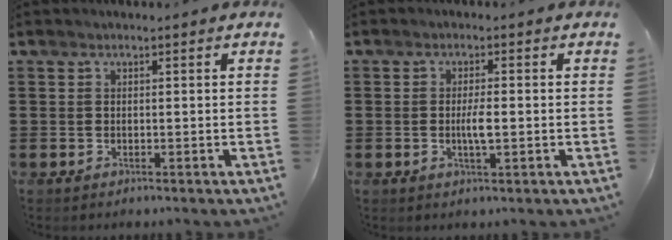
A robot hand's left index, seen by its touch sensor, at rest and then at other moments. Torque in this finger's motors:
{"motor_torque": [0.53, 0.07, 0.10, 0.07]}